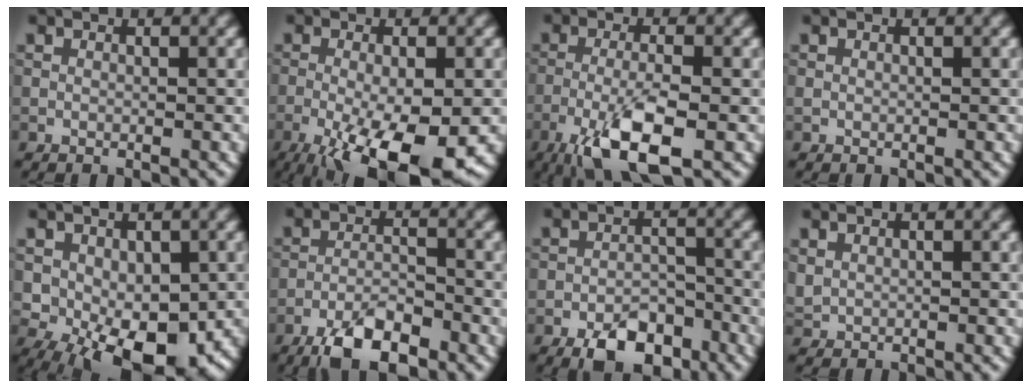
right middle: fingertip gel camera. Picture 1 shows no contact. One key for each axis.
{"total": 10.3, "fx": -4.2, "fy": 3.1, "fz": 8.9, "tx": -0.156, "ty": -0.017, "tz": -0.059}
{"total": 6.5, "fx": -3.4, "fy": 1.5, "fz": 5.4, "tx": -0.107, "ty": -0.003, "tz": -0.069}
{"total": 0.0}
{"total": 8.2, "fx": -2.2, "fy": 4.9, "fz": 6.2, "tx": -0.096, "ty": -0.013, "tz": -0.035}
{"total": 5.6, "fx": -4.0, "fy": 1.7, "fz": 3.5, "tx": -0.062, "ty": -0.001, "tz": -0.074}
{"total": 5.3, "fx": -3.5, "fy": 2.6, "fz": 3.0, "tx": -0.038, "ty": -0.003, "tz": -0.057}
{"total": 0.7, "fx": 0.5, "fy": 0.5, "fz": 0.2, "tx": -0.007, "ty": 0.000, "tz": 0.014}